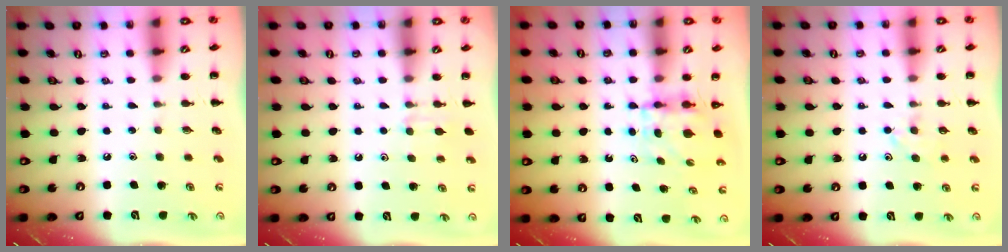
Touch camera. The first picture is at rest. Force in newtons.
{"total": 4.4, "press": 4.2, "slide": 1.4}
{"total": 3.9, "press": 3.9, "slide": 0.3}
{"total": 5.8, "press": 5.6, "slide": 1.6}